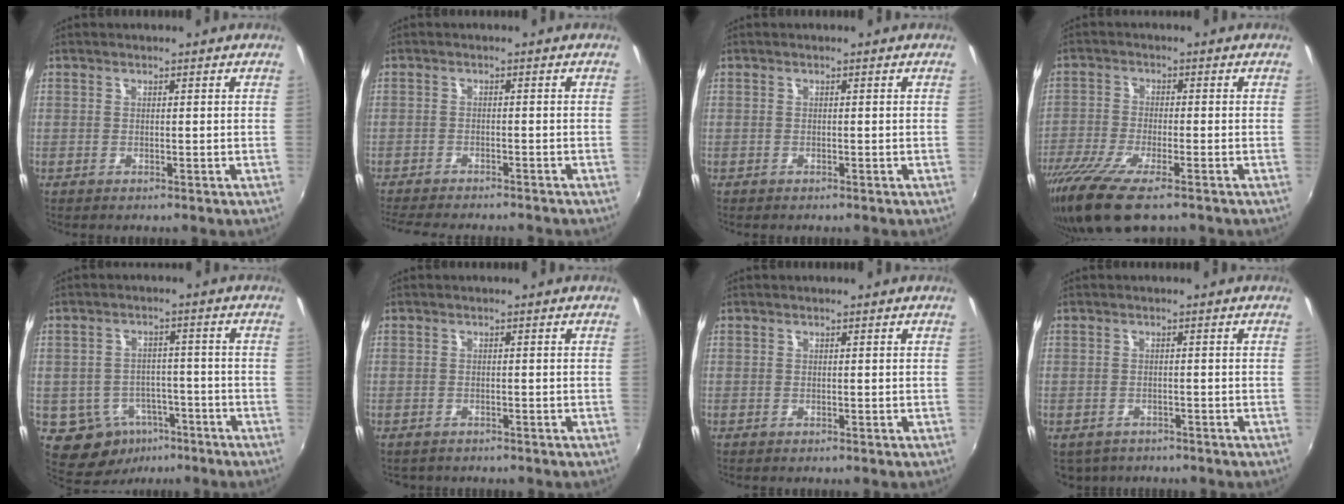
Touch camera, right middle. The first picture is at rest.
{"total": 10.3, "force": [-9.2, 1.7, 4.3], "torque": [-0.101, -0.022, -0.142]}
{"total": 0.0}
{"total": 12.3, "force": [-8.5, 3.0, 8.3], "torque": [-0.191, -0.051, -0.162]}
{"total": 9.0, "force": [-4.7, 7.1, 2.9], "torque": [-0.066, 0.012, -0.049]}
{"total": 1.2, "force": [-1.0, 0.6, 0.1], "torque": [-0.008, -0.004, -0.015]}
{"total": 0.0}
{"total": 4.0, "force": [-3.0, 2.4, 1.3], "torque": [-0.032, -0.016, -0.039]}